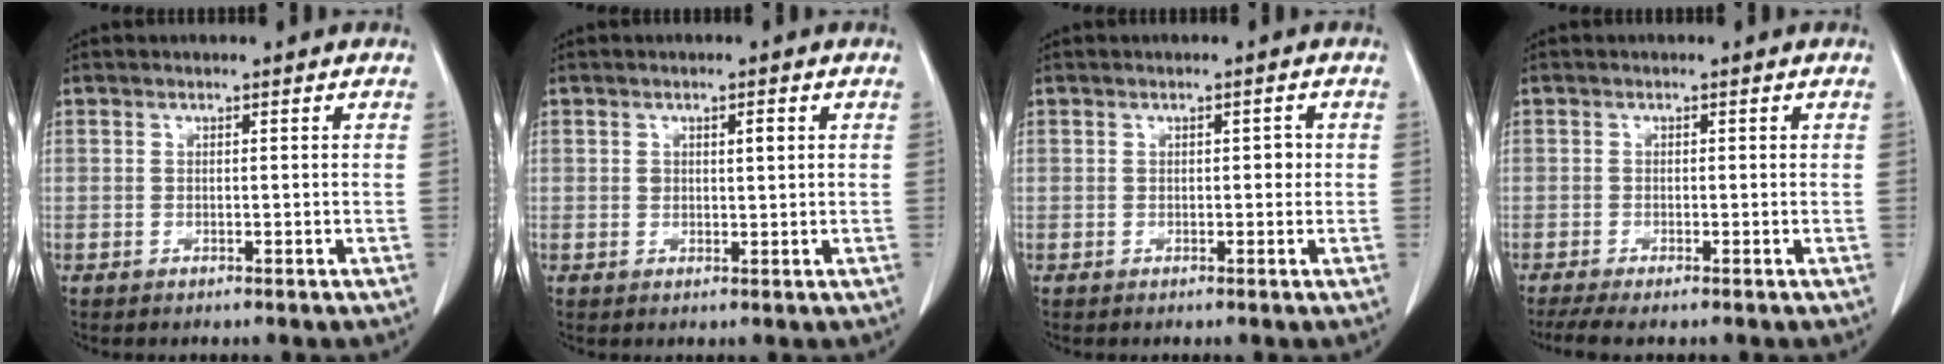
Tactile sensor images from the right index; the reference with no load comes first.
{"total": 1.9, "force": [0.6, 0.9, 1.5], "torque": [-0.026, 0.002, 0.011]}
{"total": 1.2, "force": [0.1, 0.7, 1.0], "torque": [-0.009, 0.007, 0.000]}
{"total": 2.9, "force": [-2.0, 0.4, 2.1], "torque": [-0.041, -0.008, -0.037]}